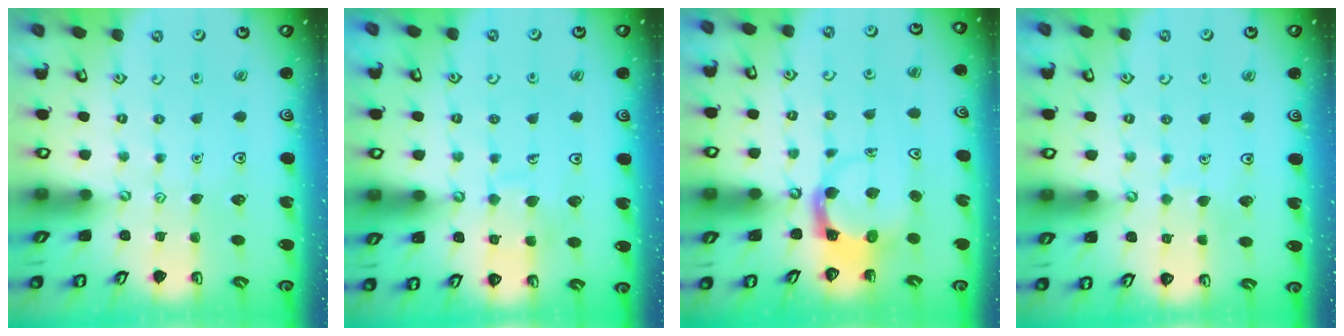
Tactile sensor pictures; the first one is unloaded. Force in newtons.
{"total": 8.2, "press": 8.1, "slide": 0.8}
{"total": 3.9, "press": 3.8, "slide": 0.5}
{"total": 2.4, "press": 2.4, "slide": 0.1}